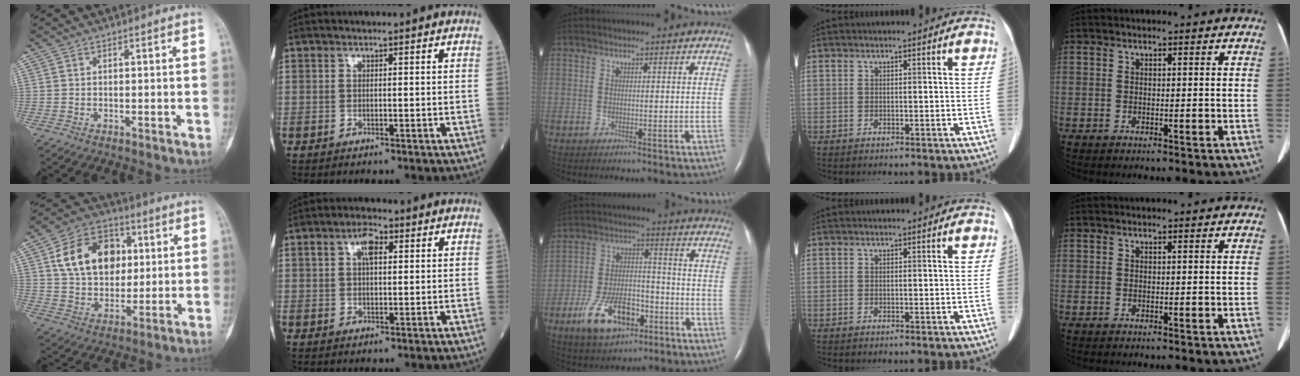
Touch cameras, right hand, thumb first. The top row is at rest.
{"thumb": {"total": 16.2, "force": [4.1, 11.7, 10.3], "torque": [-0.139, 0.003, 0.067]}, "index": {"total": 4.1, "force": [1.4, 1.9, 3.3], "torque": [-0.063, 0.015, 0.023]}, "middle": {"total": 12.0, "force": [-6.1, 6.0, 8.4], "torque": [-0.161, 0.008, -0.100]}}